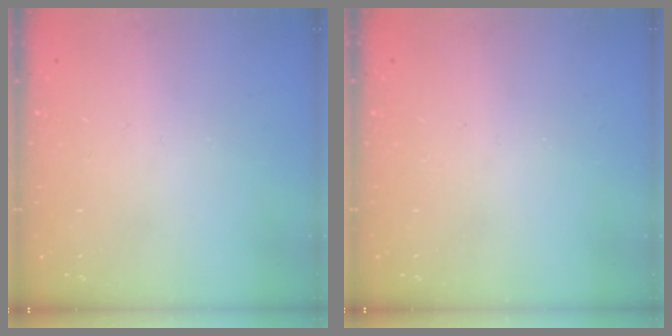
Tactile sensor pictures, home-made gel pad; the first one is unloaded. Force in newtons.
{"total": 0.0}